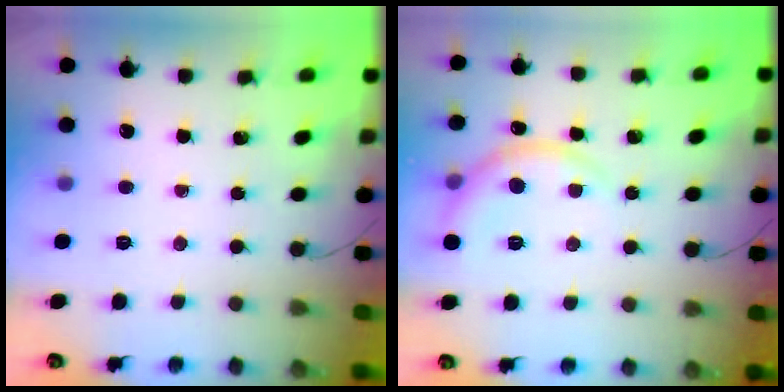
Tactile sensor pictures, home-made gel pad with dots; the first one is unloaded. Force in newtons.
{"total": 6.7, "press": 6.7, "slide": 0.8}